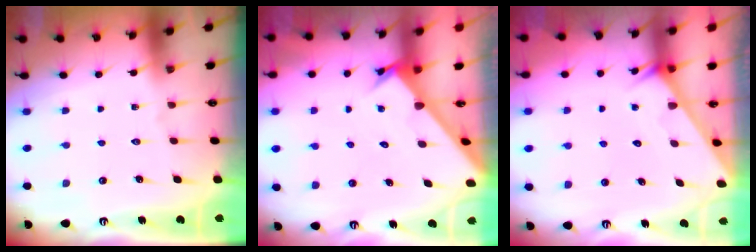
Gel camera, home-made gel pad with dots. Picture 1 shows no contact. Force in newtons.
{"total": 2.3, "press": 2.3, "slide": 0.1}
{"total": 1.8, "press": 1.8, "slide": 0.1}